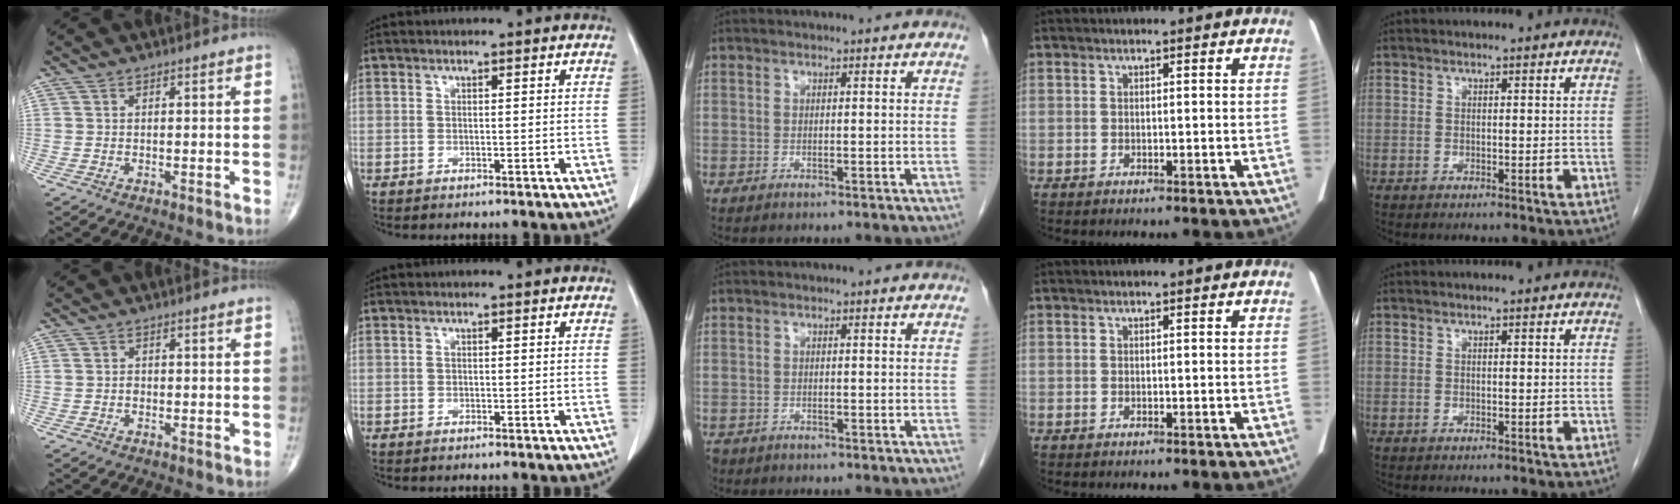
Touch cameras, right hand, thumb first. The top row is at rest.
{"thumb": {"total": 0.8, "force": [-0.2, 0.6, 0.4], "torque": [-0.007, 0.002, -0.005]}, "middle": {"total": 2.3, "force": [-1.6, 1.6, 0.6], "torque": [-0.017, -0.001, -0.028]}}